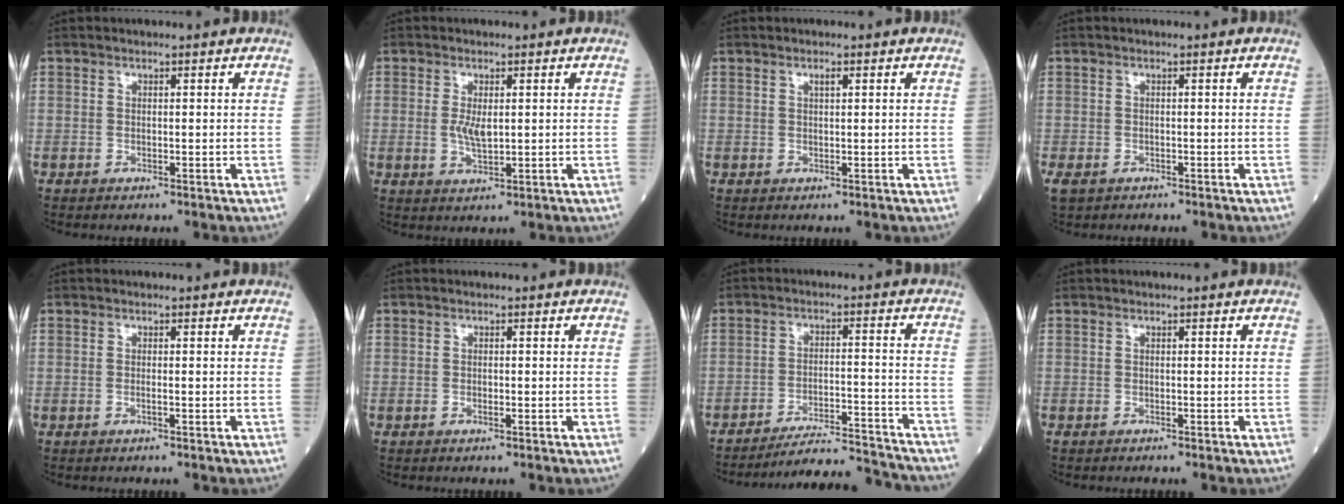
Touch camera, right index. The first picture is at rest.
{"total": 3.3, "force": [0.2, 0.8, 3.2], "torque": [-0.067, -0.007, 0.008]}
{"total": 0.8, "force": [0.4, 0.1, 0.7], "torque": [-0.017, -0.001, 0.007]}
{"total": 2.4, "force": [-1.6, 1.4, 1.0], "torque": [-0.029, -0.005, -0.025]}
{"total": 0.8, "force": [-0.2, -0.5, 0.6], "torque": [-0.015, -0.001, -0.005]}
{"total": 0.7, "force": [-0.2, -0.3, 0.6], "torque": [-0.015, -0.001, -0.004]}
{"total": 13.2, "force": [-13.0, -0.4, 2.3], "torque": [-0.032, 0.004, -0.191]}
{"total": 0.6, "force": [-0.5, 0.1, 0.2], "torque": [-0.007, -0.001, -0.010]}